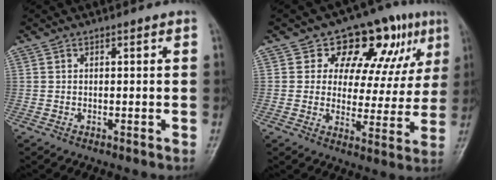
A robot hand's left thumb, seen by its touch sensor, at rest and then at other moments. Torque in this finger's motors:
{"motor_torque": [0.40, 0.47, 0.05, -0.16, 0.08]}